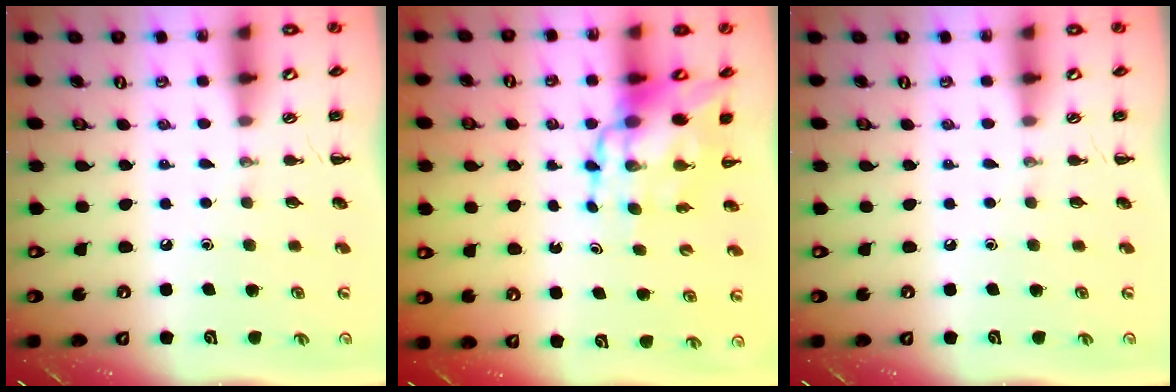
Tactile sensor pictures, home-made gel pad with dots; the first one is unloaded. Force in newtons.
{"total": 11.0, "press": 10.6, "slide": 3.0}
{"total": 0.0}